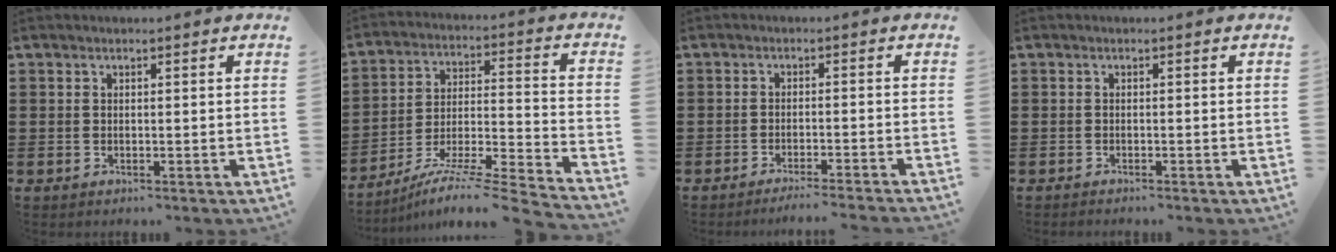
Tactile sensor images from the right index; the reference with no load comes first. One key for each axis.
{"total": 8.6, "fx": -7.5, "fy": -0.3, "fz": 4.3, "tx": -0.070, "ty": -0.004, "tz": -0.153}
{"total": 2.4, "fx": -2.3, "fy": -0.6, "fz": 0.7, "tx": -0.011, "ty": -0.001, "tz": -0.046}
{"total": 0.5, "fx": -0.5, "fy": -0.1, "fz": 0.0, "tx": -0.001, "ty": -0.002, "tz": -0.011}